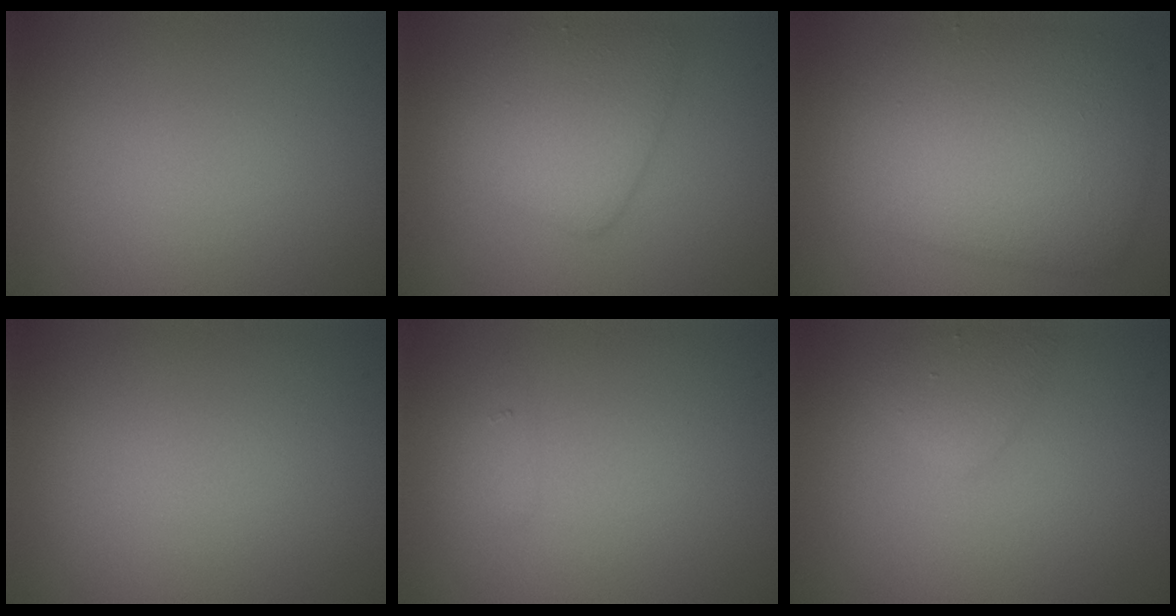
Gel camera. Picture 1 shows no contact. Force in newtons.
{"total": 4.2, "press": 4.2, "slide": 0.2}
{"total": 7.2, "press": 7.2, "slide": 0.1}
{"total": 0.0}
{"total": 0.6, "press": 0.6, "slide": 0.0}
{"total": 1.7, "press": 1.6, "slide": 0.1}